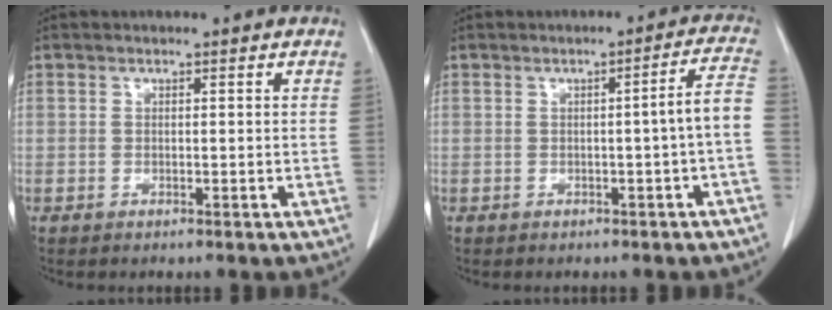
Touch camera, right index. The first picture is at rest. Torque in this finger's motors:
{"motor_torque": [0.26, -0.17, 0.17, 0.05]}